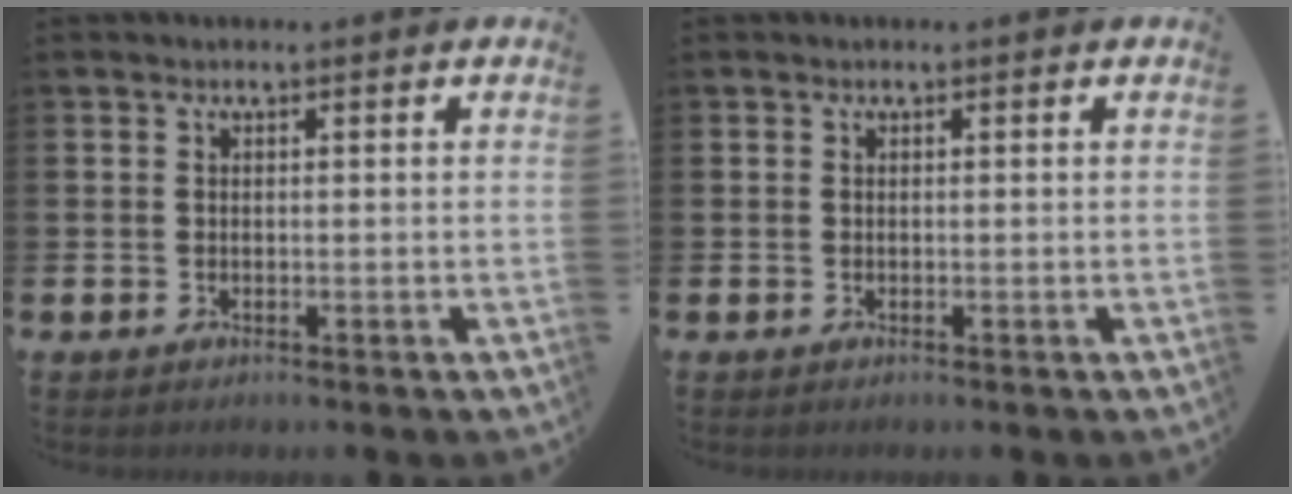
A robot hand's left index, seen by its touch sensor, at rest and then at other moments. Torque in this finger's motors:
{"motor_torque": [-0.04, 0.04, -0.02, 0.01]}